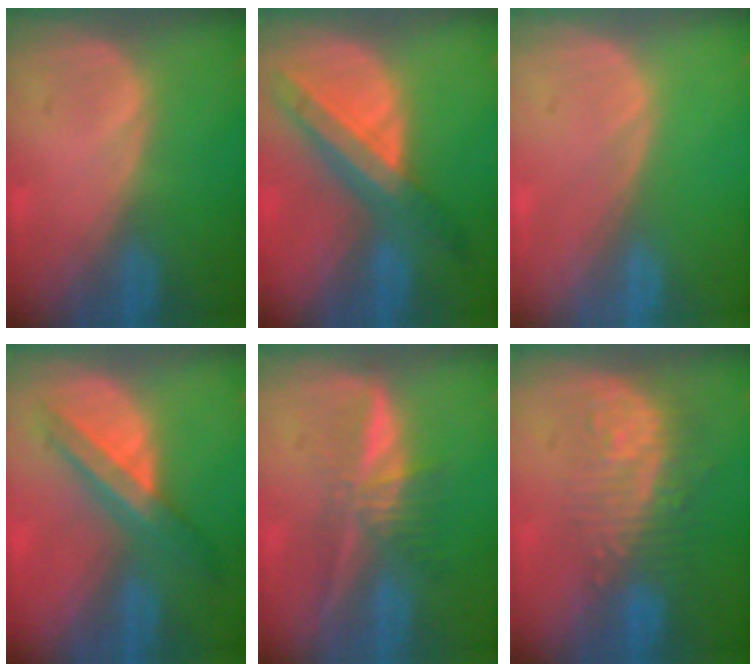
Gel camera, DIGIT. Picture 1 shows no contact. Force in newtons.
{"total": 8.1, "press": 7.2, "slide": 3.7}
{"total": 0.0}
{"total": 7.1, "press": 6.0, "slide": 3.9}
{"total": 6.2, "press": 5.5, "slide": 2.9}
{"total": 9.0, "press": 8.1, "slide": 3.9}